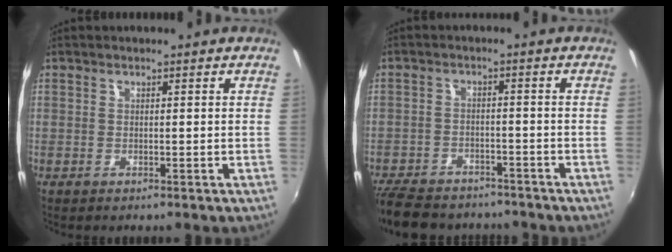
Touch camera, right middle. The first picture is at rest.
{"total": 16.8, "force": [-13.7, 7.5, 6.1], "torque": [-0.162, 0.002, -0.200]}